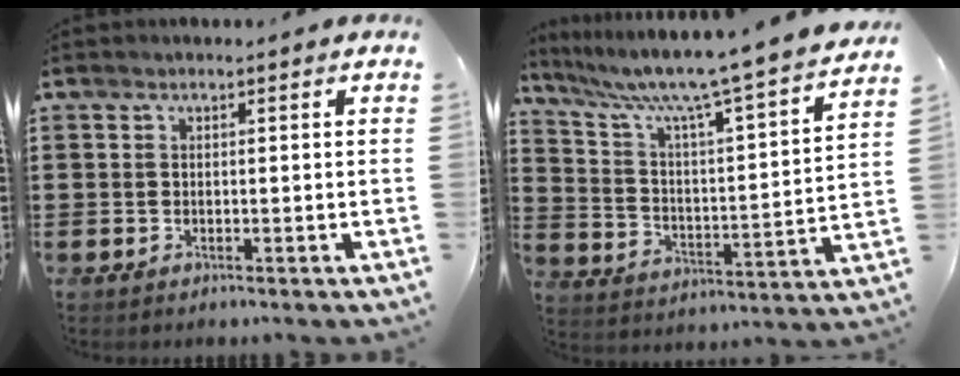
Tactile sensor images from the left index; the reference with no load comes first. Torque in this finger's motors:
{"motor_torque": [1.64, -0.50, 0.40, 0.21]}